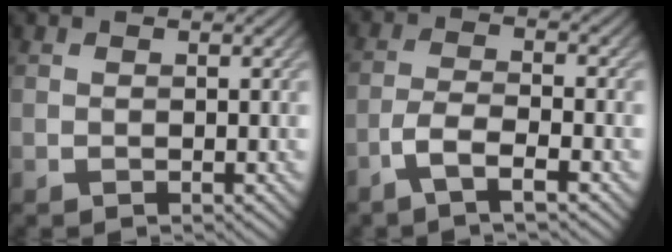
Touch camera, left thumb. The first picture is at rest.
{"total": 4.2, "force": [-2.8, 0.9, 3.1], "torque": [-0.067, 0.003, -0.067]}